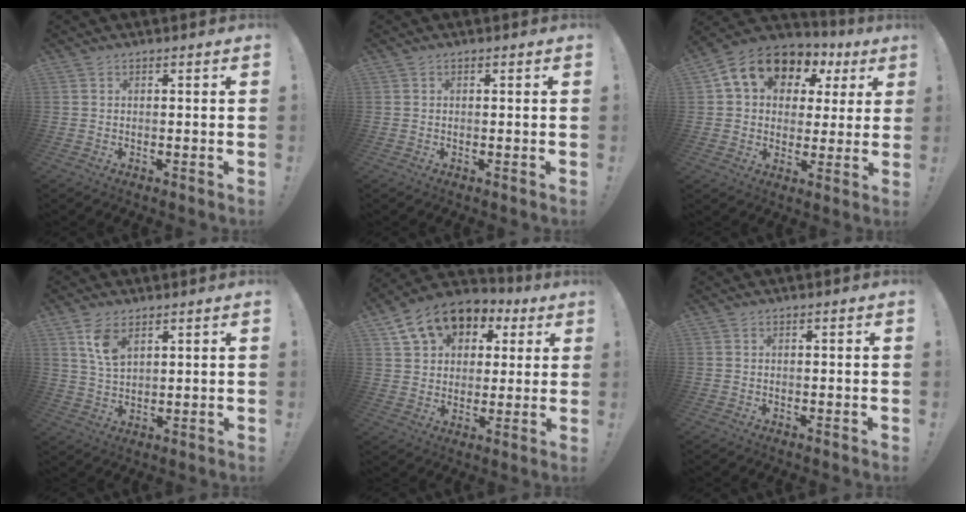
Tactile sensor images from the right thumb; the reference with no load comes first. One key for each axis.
{"total": 0.0}
{"total": 14.5, "fx": 6.5, "fy": 10.3, "fz": 7.8, "tx": -0.121, "ty": -0.028, "tz": 0.117}
{"total": 7.3, "fx": 4.0, "fy": 3.7, "fz": 4.9, "tx": -0.081, "ty": -0.016, "tz": 0.074}
{"total": 13.3, "fx": 7.0, "fy": 9.6, "fz": 5.9, "tx": -0.087, "ty": -0.035, "tz": 0.132}
{"total": 0.0}